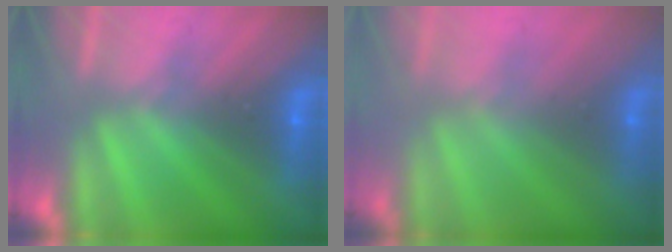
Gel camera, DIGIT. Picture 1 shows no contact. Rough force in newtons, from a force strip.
{"total": 2.8}